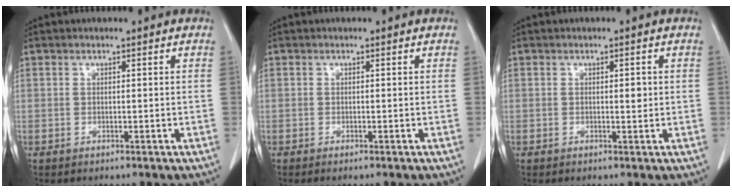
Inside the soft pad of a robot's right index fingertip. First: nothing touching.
{"total": 0.6, "force": [-0.5, 0.0, 0.4], "torque": [-0.010, -0.003, -0.008]}
{"total": 1.2, "force": [0.2, 0.4, 1.1], "torque": [-0.015, 0.001, 0.006]}